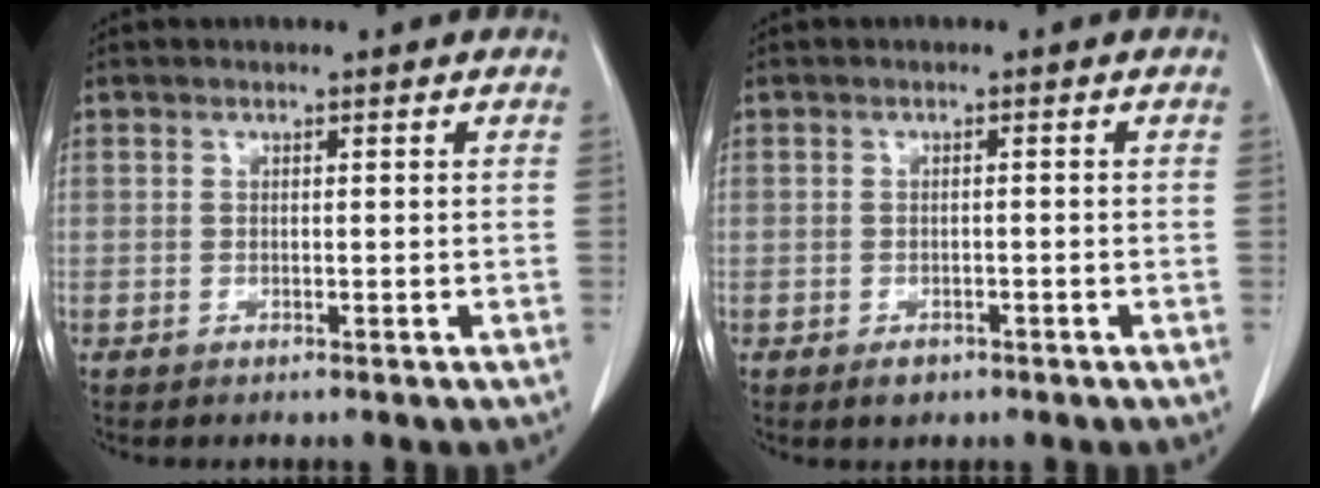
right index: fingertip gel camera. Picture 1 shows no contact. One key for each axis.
{"total": 1.7, "fx": -1.1, "fy": 1.1, "fz": 0.8, "tx": -0.010, "ty": 0.001, "tz": -0.010}